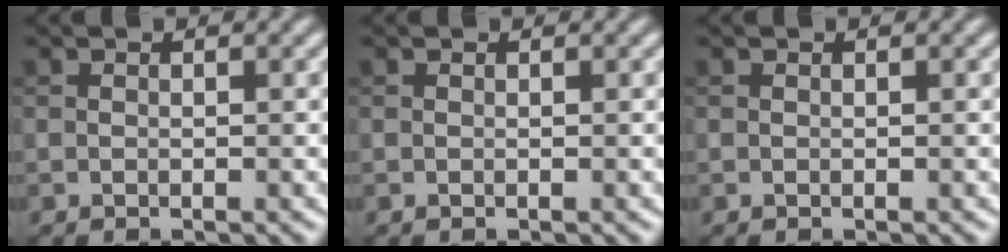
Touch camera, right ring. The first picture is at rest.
{"total": 0.0}
{"total": 0.0}